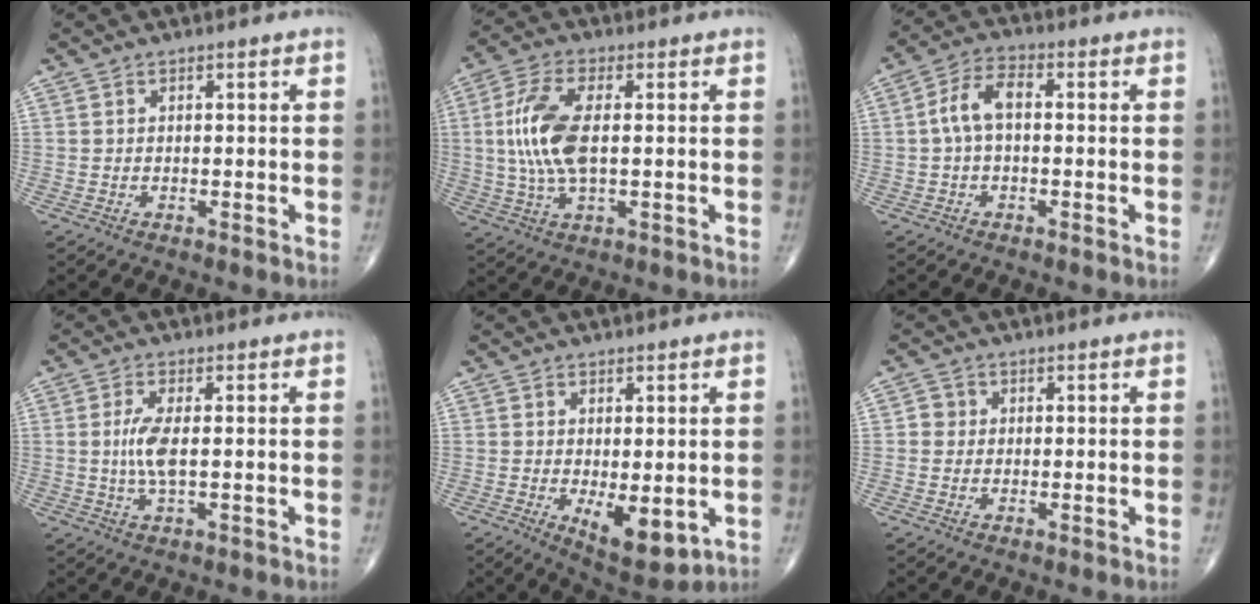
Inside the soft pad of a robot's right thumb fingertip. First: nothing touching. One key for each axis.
{"total": 11.4, "fx": 0.7, "fy": 5.0, "fz": 10.3, "tx": -0.228, "ty": 0.004, "tz": 0.014}
{"total": 6.3, "fx": 0.1, "fy": 3.4, "fz": 5.4, "tx": -0.107, "ty": 0.025, "tz": -0.007}
{"total": 5.0, "fx": 0.0, "fy": 1.4, "fz": 4.8, "tx": -0.114, "ty": -0.004, "tz": -0.001}
{"total": 8.1, "fx": -1.6, "fy": 3.6, "fz": 7.1, "tx": -0.096, "ty": -0.021, "tz": -0.012}
{"total": 2.0, "fx": 0.1, "fy": 1.9, "fz": 0.5, "tx": 0.002, "ty": 0.005, "tz": -0.002}